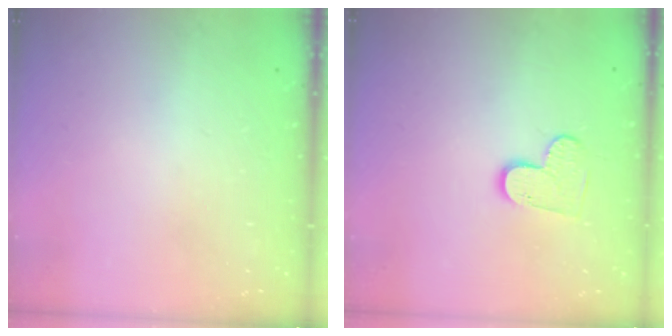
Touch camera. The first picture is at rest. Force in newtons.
{"total": 7.5, "press": 7.5, "slide": 0.5}